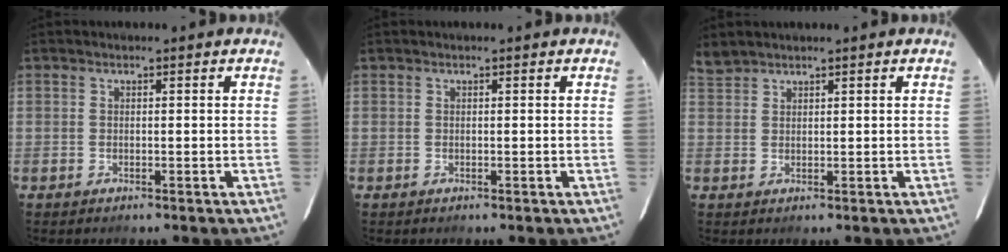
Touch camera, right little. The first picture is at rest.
{"total": 0.0}
{"total": 2.0, "force": [2.0, 0.2, 0.1], "torque": [-0.010, 0.014, 0.047]}